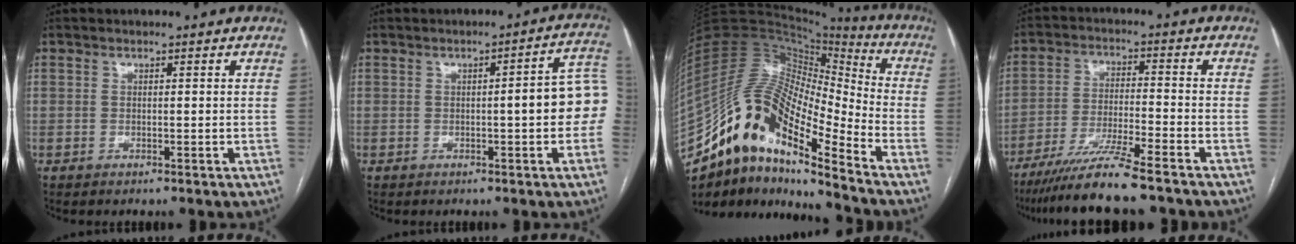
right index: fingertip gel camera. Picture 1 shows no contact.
{"total": 7.9, "force": [-0.5, 1.1, 7.8], "torque": [-0.085, 0.026, -0.013]}
{"total": 22.0, "force": [-14.8, 5.4, 15.5], "torque": [-0.307, 0.017, -0.264]}
{"total": 10.6, "force": [-8.7, -0.6, 6.1], "torque": [-0.105, -0.028, -0.152]}